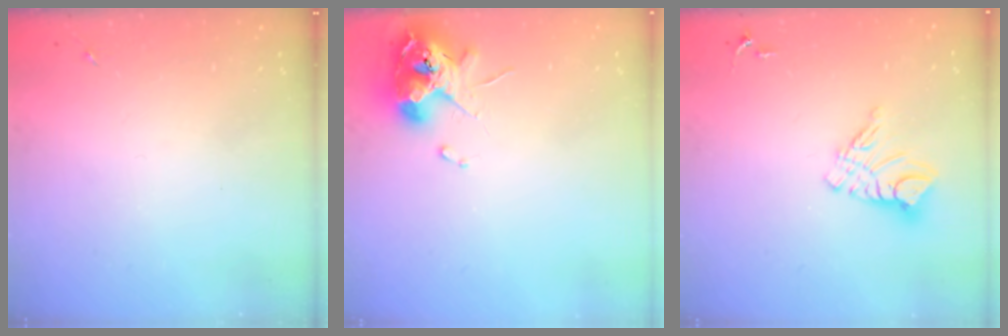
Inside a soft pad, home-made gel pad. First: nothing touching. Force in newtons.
{"total": 10.9, "press": 10.8, "slide": 1.8}
{"total": 10.3, "press": 10.3, "slide": 0.9}